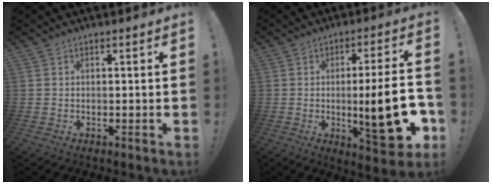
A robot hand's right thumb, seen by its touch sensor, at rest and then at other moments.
{"total": 18.6, "force": [-3.2, 3.9, 17.9], "torque": [-0.250, -0.001, -0.043]}